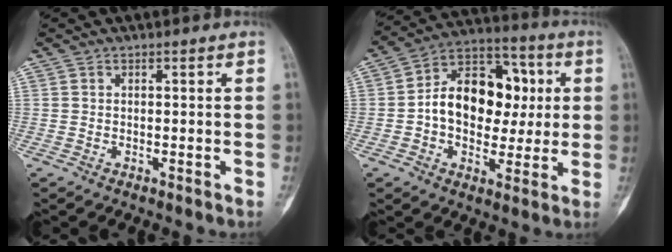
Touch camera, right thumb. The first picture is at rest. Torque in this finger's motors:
{"motor_torque": [0.19, 0.25, 0.52, -0.42, 0.11]}